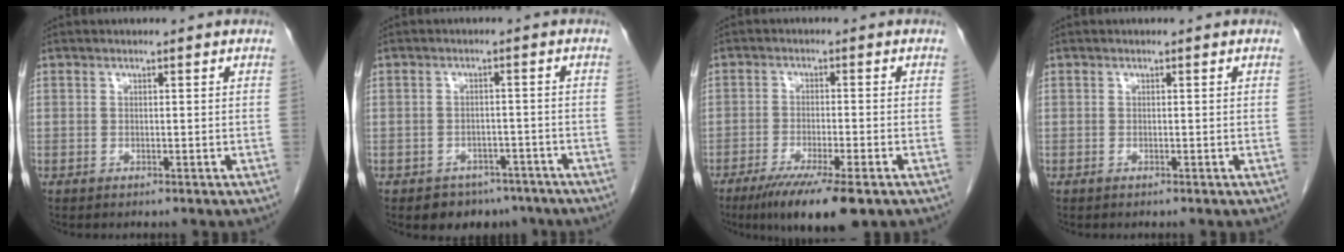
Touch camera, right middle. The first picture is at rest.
{"total": 5.6, "force": [-4.1, 3.7, 0.8], "torque": [0.004, 0.014, -0.052]}
{"total": 10.1, "force": [-6.6, 0.9, 7.6], "torque": [-0.120, -0.023, -0.102]}
{"total": 0.0}